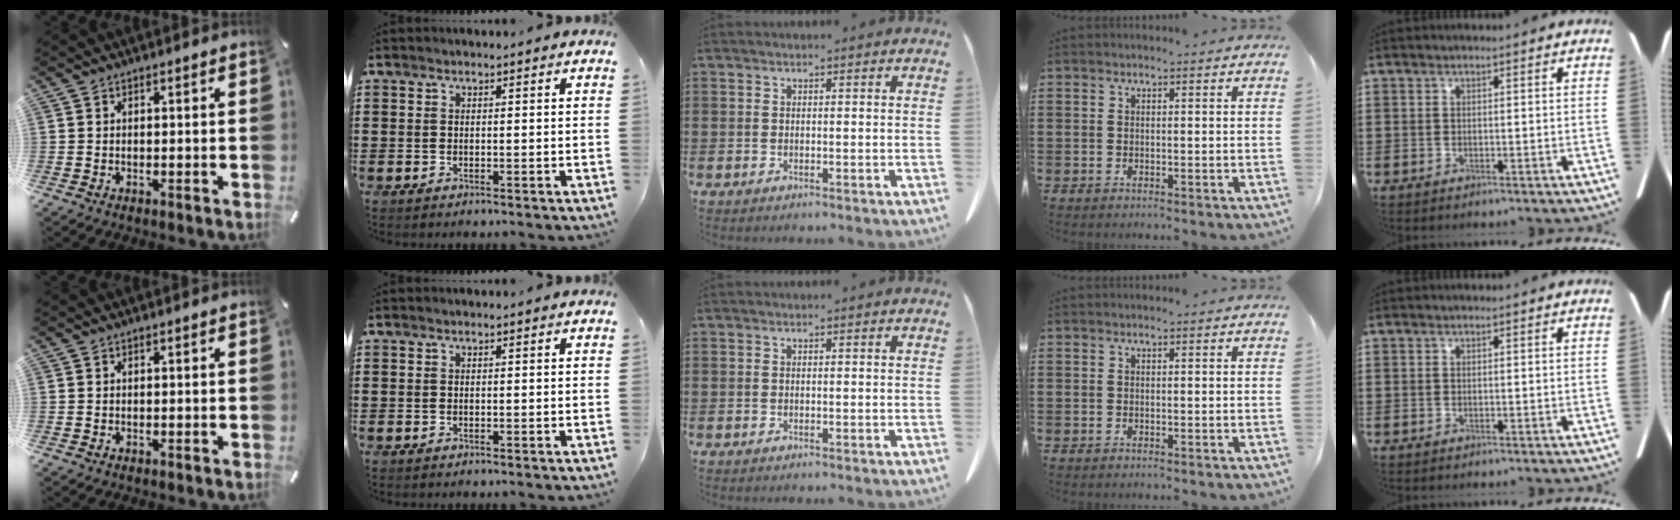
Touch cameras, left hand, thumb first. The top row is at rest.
{}